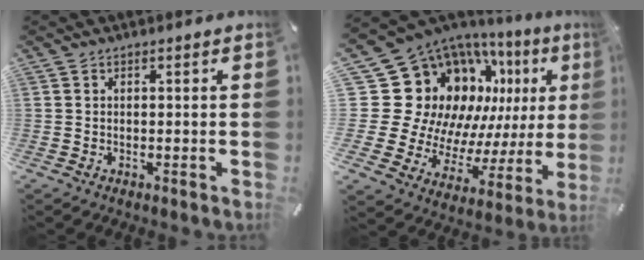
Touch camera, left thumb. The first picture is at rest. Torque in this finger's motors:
{"motor_torque": [1.95, 2.55, 0.29, -0.20, 0.05]}